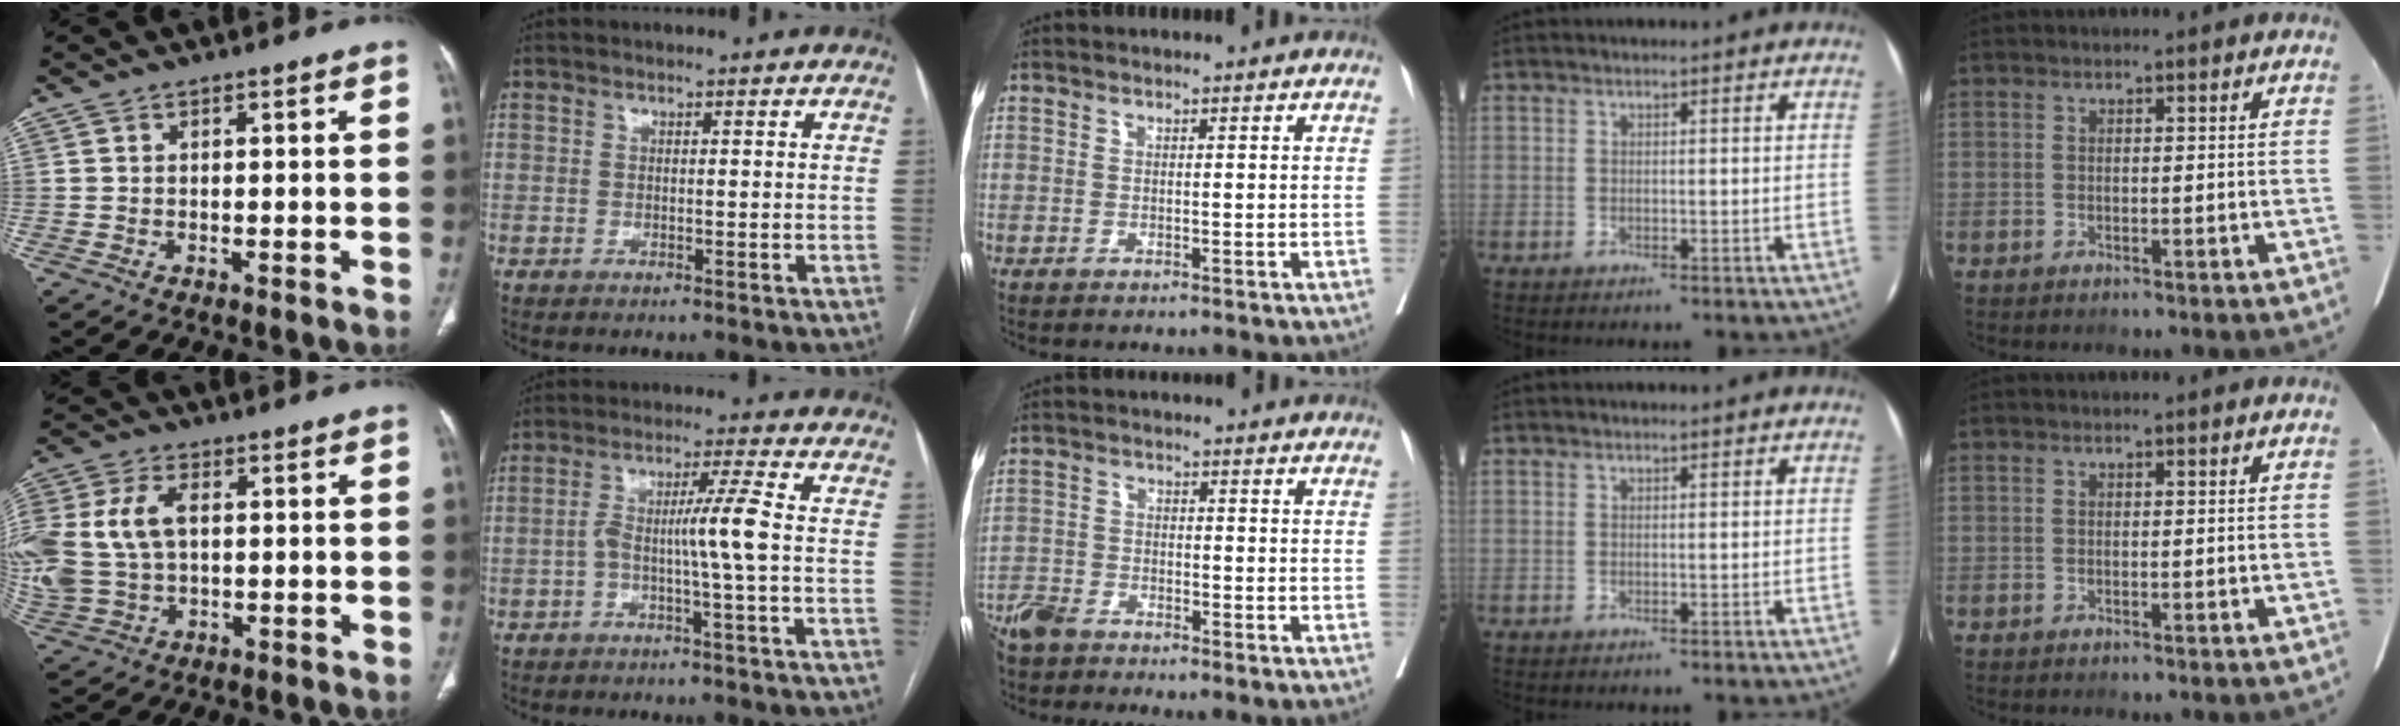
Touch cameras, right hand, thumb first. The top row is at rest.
{"thumb": {"total": 17.8, "force": [1.6, 12.1, 13.0], "torque": [-0.335, 0.008, 0.043]}, "index": {"total": 6.3, "force": [-1.3, -1.0, 6.1], "torque": [-0.115, 0.019, -0.021]}, "middle": {"total": 4.5, "force": [-4.1, 0.9, 1.7], "torque": [-0.029, -0.010, -0.081]}}